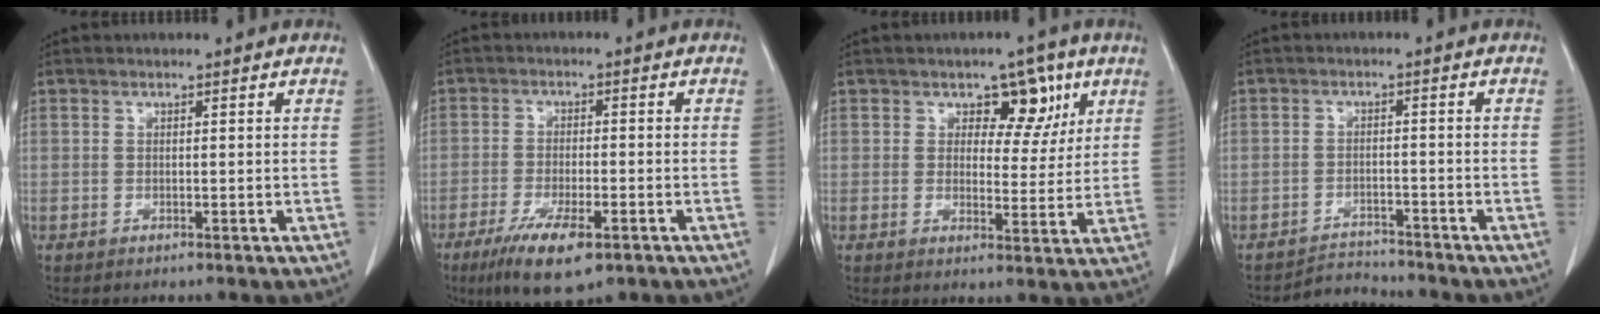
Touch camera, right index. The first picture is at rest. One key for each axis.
{"total": 9.0, "fx": -5.2, "fy": 2.2, "fz": 7.0, "tx": -0.125, "ty": -0.018, "tz": -0.082}
{"total": 6.2, "fx": 3.1, "fy": 3.8, "fz": 3.8, "tx": -0.034, "ty": 0.006, "tz": 0.041}
{"total": 3.4, "fx": -3.1, "fy": 0.4, "fz": -1.3, "tx": 0.027, "ty": 0.000, "tz": -0.050}